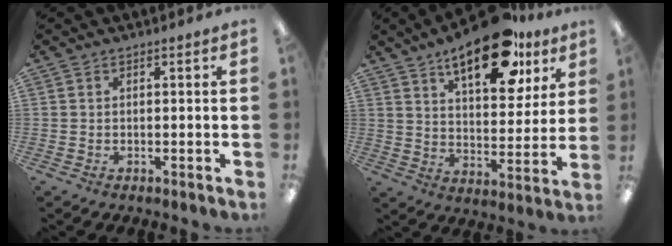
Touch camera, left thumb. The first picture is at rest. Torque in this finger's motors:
{"motor_torque": [0.57, 0.70, 1.32, -1.45, 0.13]}